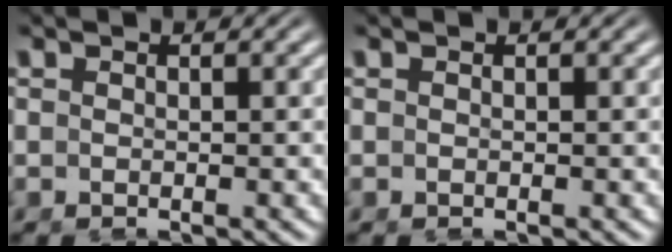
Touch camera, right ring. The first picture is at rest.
{"total": 0.0}